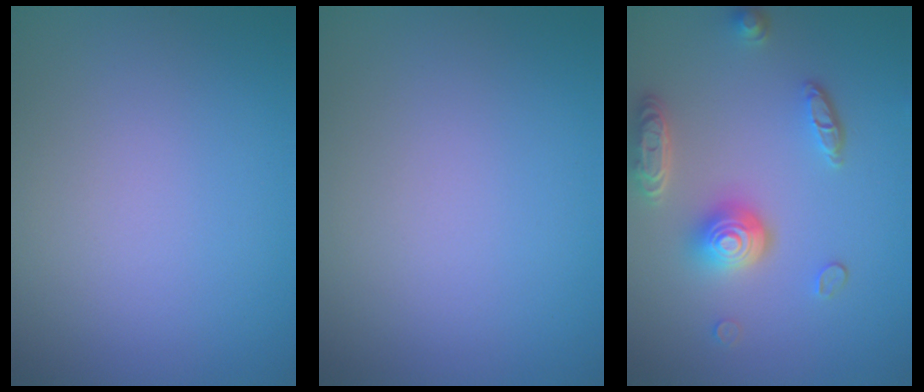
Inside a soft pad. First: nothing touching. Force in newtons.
{"total": 0.0}
{"total": 5.0, "press": 3.7, "slide": 3.3}